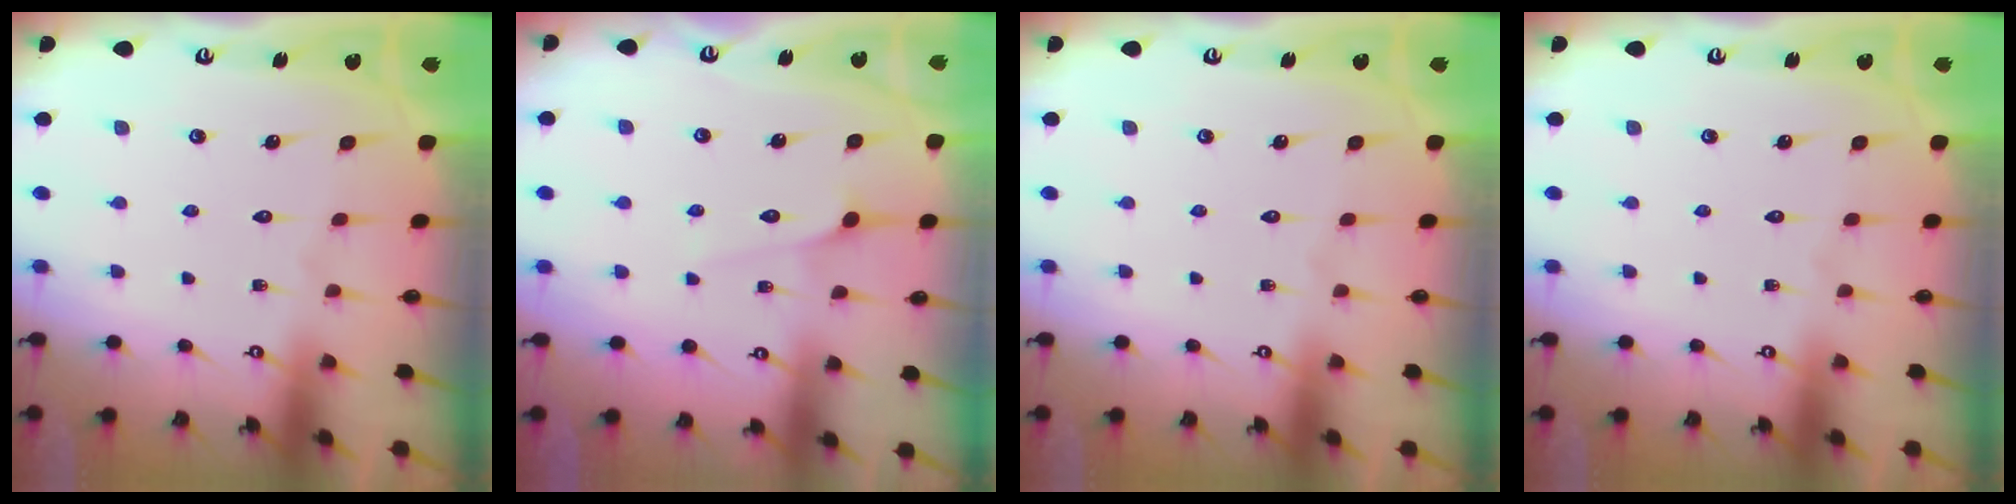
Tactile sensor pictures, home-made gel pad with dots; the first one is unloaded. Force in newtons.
{"total": 4.2, "press": 4.1, "slide": 0.6}
{"total": 0.0}
{"total": 0.0}